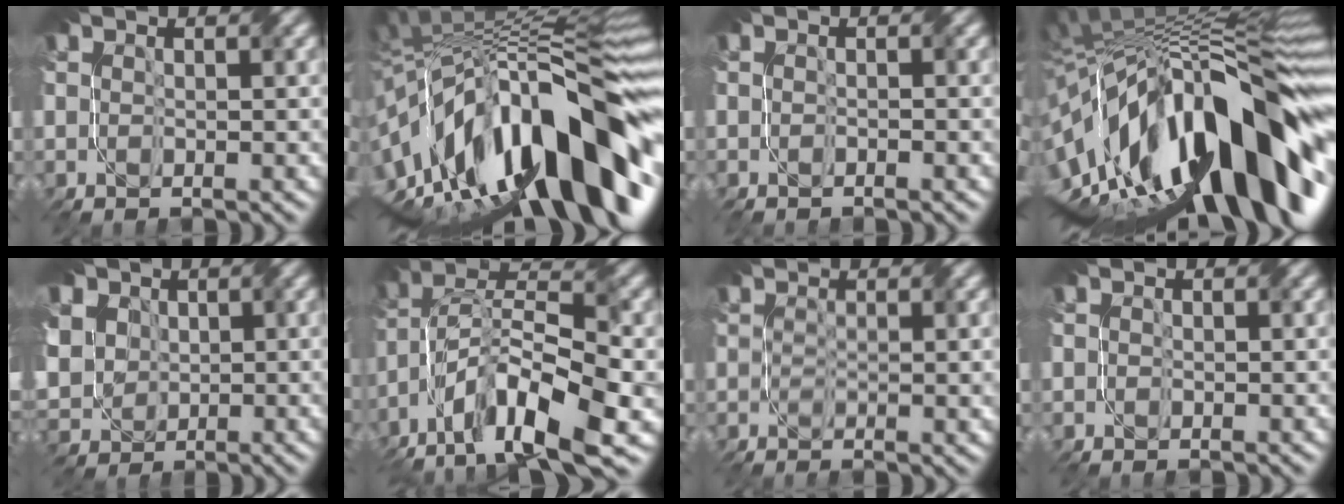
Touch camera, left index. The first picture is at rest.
{"total": 17.0, "force": [-3.9, 6.9, 15.0], "torque": [-0.215, 0.042, -0.087]}
{"total": 0.7, "force": [-0.7, 0.1, 0.2], "torque": [-0.003, -0.005, -0.011]}
{"total": 18.7, "force": [-3.7, 7.8, 16.5], "torque": [-0.257, 0.021, -0.077]}
{"total": 10.2, "force": [3.6, 8.3, 4.7], "torque": [-0.125, 0.021, 0.060]}
{"total": 13.4, "force": [-7.4, 5.1, 9.9], "torque": [-0.187, 0.010, -0.138]}
{"total": 0.9, "force": [0.0, 0.3, 0.8], "torque": [-0.011, -0.005, -0.002]}
{"total": 0.6, "force": [-0.2, 0.6, 0.1], "torque": [-0.003, -0.003, -0.003]}